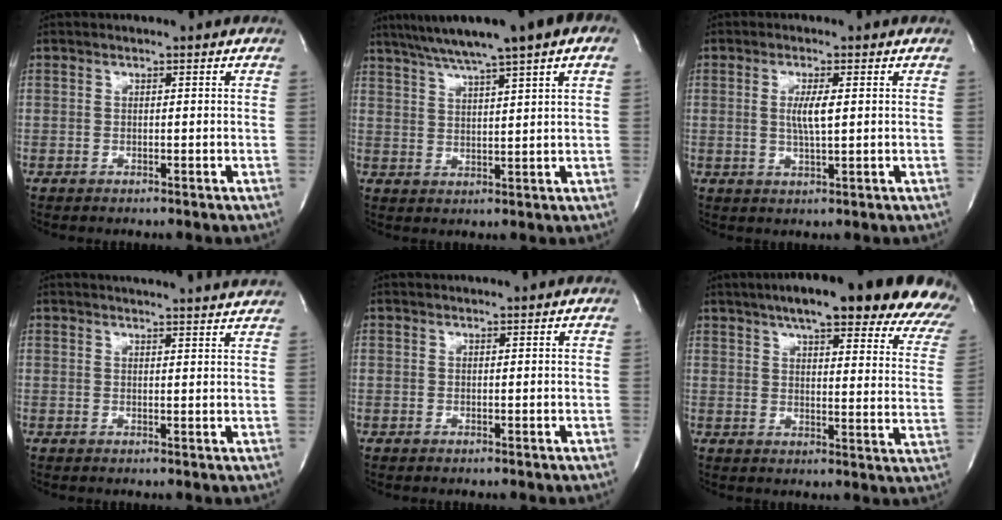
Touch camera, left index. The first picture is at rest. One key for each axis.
{"total": 12.5, "fx": 8.4, "fy": 0.5, "fz": 9.2, "tx": -0.149, "ty": 0.034, "tz": 0.120}
{"total": 3.5, "fx": 0.1, "fy": 0.2, "fz": 3.5, "tx": -0.069, "ty": -0.010, "tz": 0.002}
{"total": 14.4, "fx": 13.8, "fy": 0.0, "fz": 4.0, "tx": -0.056, "ty": -0.014, "tz": 0.159}
{"total": 1.2, "fx": 1.2, "fy": -0.2, "fz": 0.1, "tx": -0.002, "ty": 0.013, "tz": 0.021}
{"total": 26.5, "fx": 21.4, "fy": 3.9, "fz": 15.1, "tx": -0.179, "ty": -0.031, "tz": 0.246}